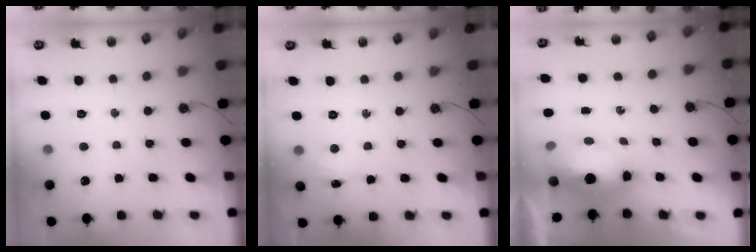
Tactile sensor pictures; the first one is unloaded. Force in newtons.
{"total": 2.9, "press": 2.8, "slide": 0.6}
{"total": 10.6, "press": 10.5, "slide": 1.8}